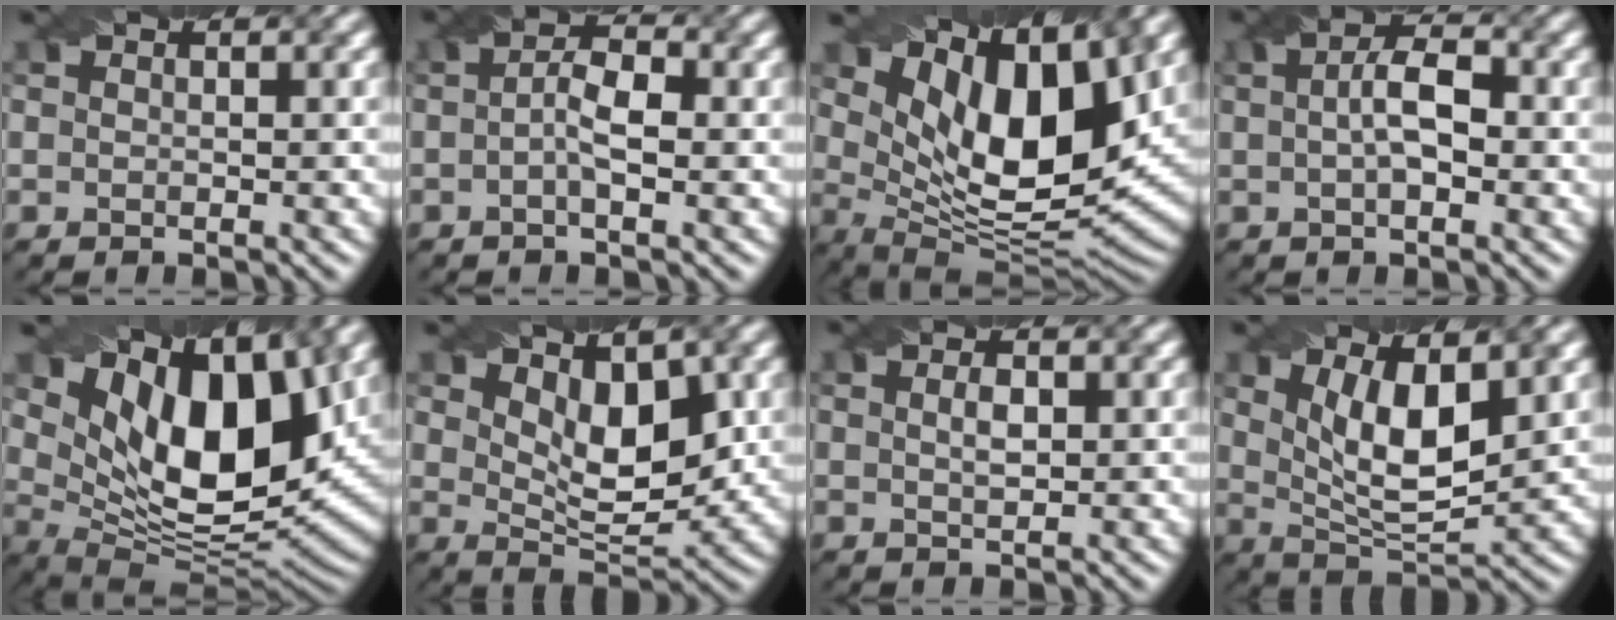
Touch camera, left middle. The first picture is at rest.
{"total": 3.0, "force": [-0.4, 0.9, 2.8], "torque": [-0.056, 0.004, -0.009]}
{"total": 12.7, "force": [5.2, 5.5, 10.2], "torque": [-0.178, -0.003, 0.098]}
{"total": 3.8, "force": [0.2, 1.5, 3.5], "torque": [-0.063, 0.007, -0.001]}
{"total": 14.3, "force": [5.7, 6.8, 11.2], "torque": [-0.189, -0.001, 0.103]}
{"total": 5.8, "force": [2.1, 2.9, 4.6], "torque": [-0.072, -0.013, 0.036]}
{"total": 1.5, "force": [0.4, 0.6, 1.3], "torque": [-0.027, 0.001, 0.009]}
{"total": 6.8, "force": [2.4, 2.5, 5.9], "torque": [-0.109, -0.010, 0.045]}